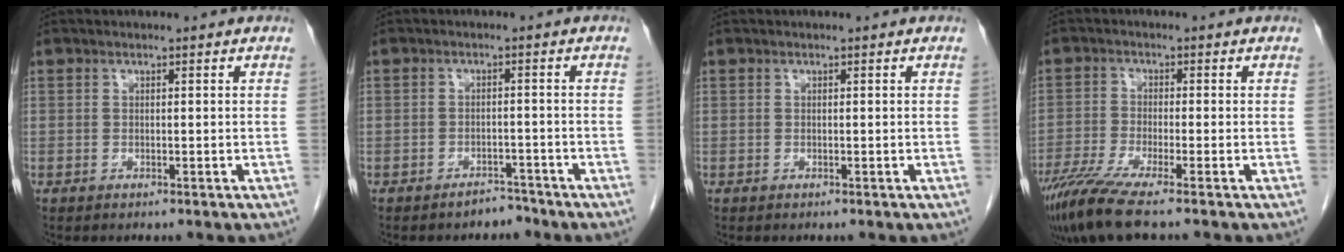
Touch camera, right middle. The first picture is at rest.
{"total": 2.2, "force": [-2.0, 1.0, 0.1], "torque": [0.002, 0.004, -0.029]}
{"total": 0.0}
{"total": 7.1, "force": [-5.4, -0.6, 4.6], "torque": [-0.086, -0.024, -0.102]}